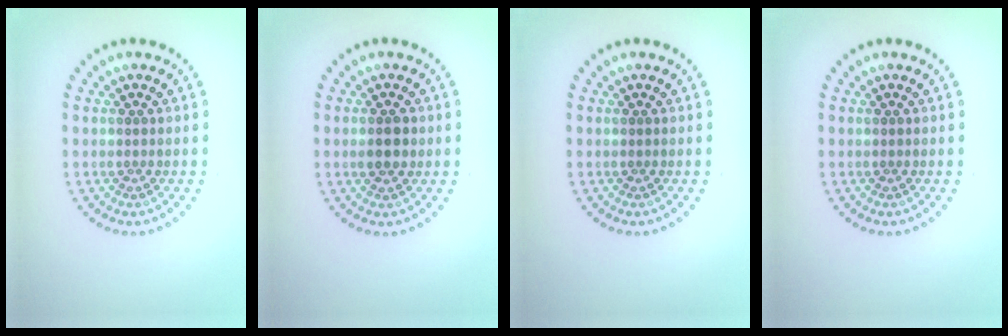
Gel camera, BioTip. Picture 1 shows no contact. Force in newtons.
{"total": 1.8, "press": 1.8, "slide": 0.1}
{"total": 0.0}
{"total": 0.0}